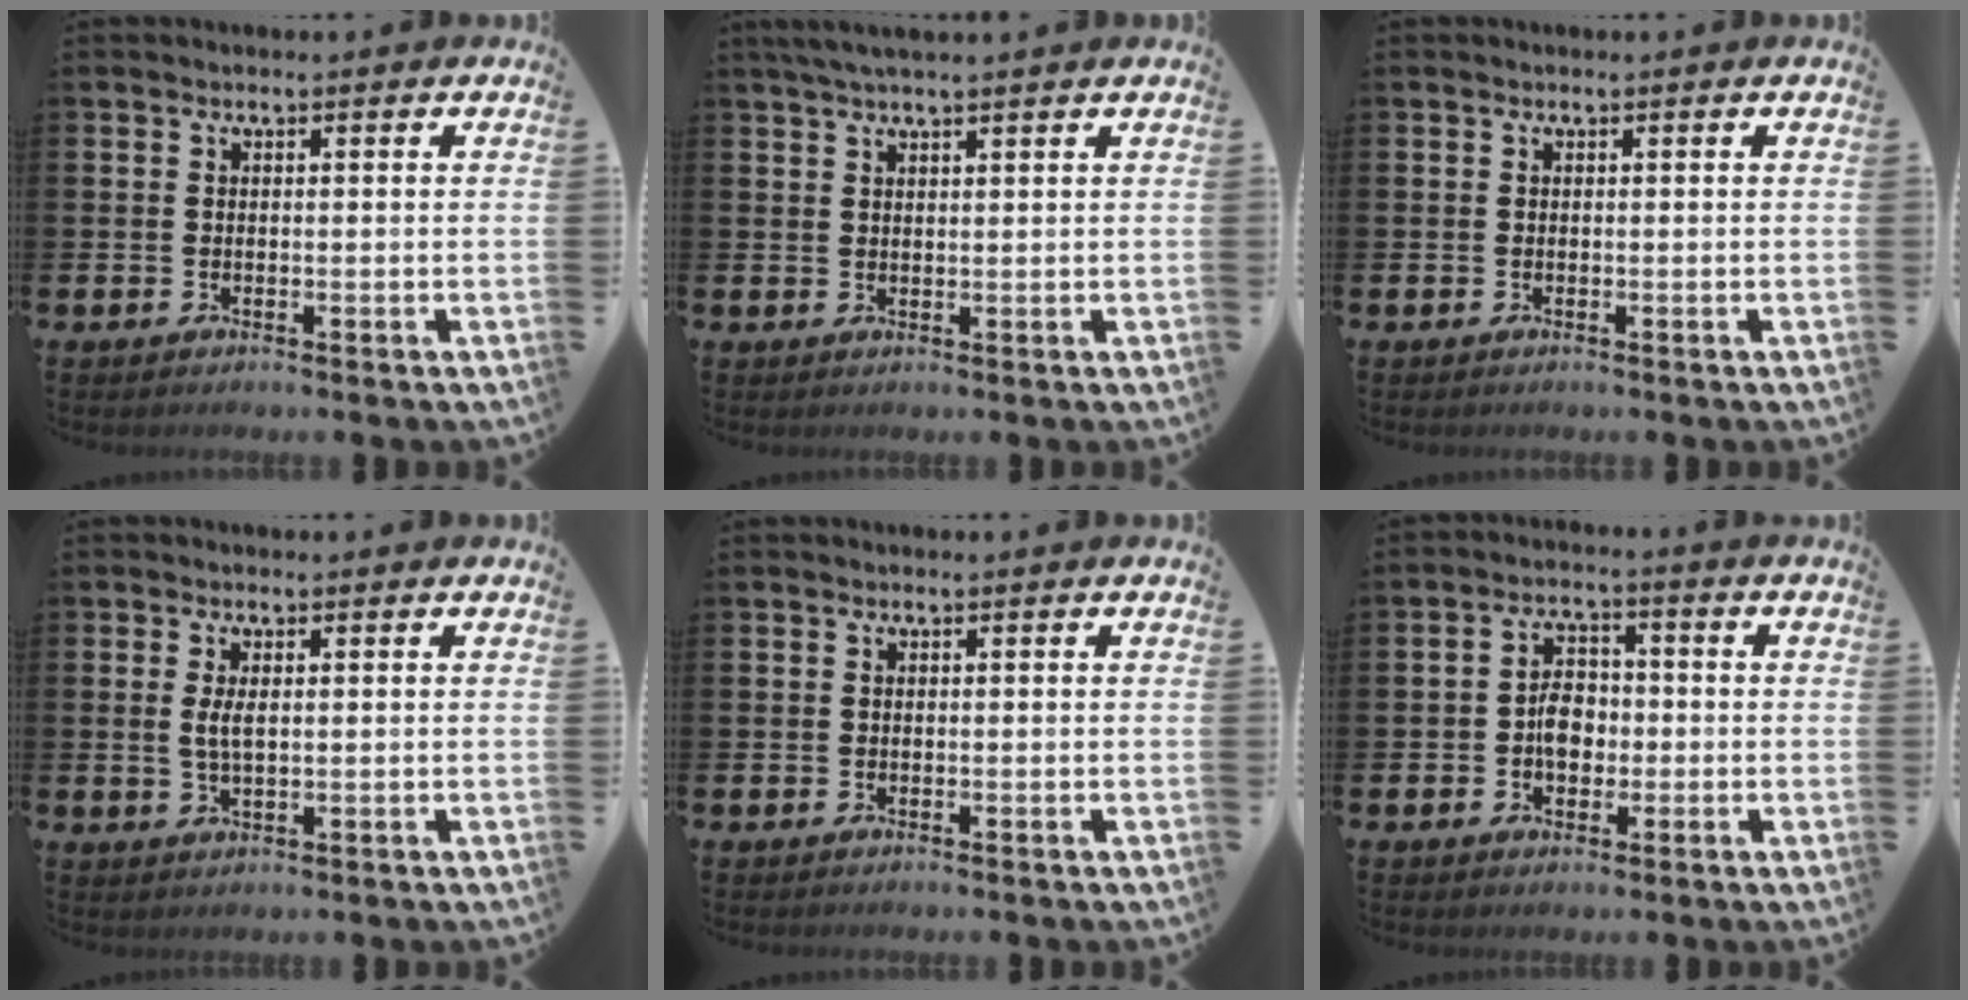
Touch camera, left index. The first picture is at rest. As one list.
[{"total": 2.7, "force": [2.3, 0.2, 1.4], "torque": [-0.034, 0.003, 0.044]}, {"total": 0.0}, {"total": 2.4, "force": [0.6, 0.9, 2.2], "torque": [-0.037, 0.001, 0.007]}, {"total": 0.0}, {"total": 4.3, "force": [-0.7, 2.9, 3.0], "torque": [-0.043, 0.003, -0.018]}]